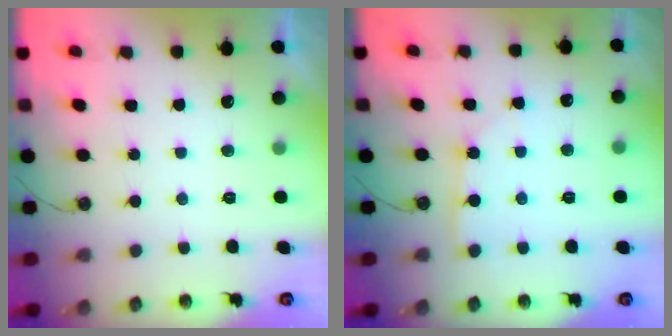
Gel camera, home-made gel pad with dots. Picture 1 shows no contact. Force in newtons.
{"total": 3.8, "press": 3.8, "slide": 0.3}